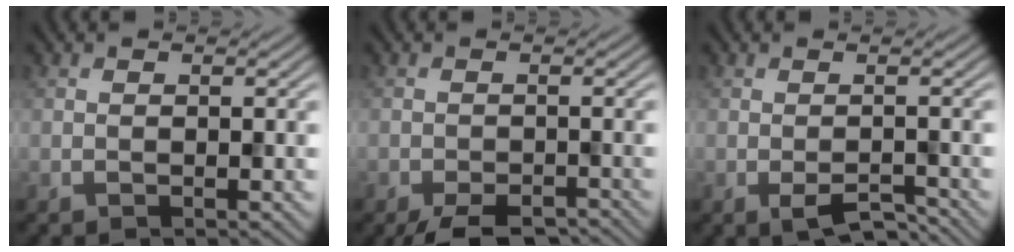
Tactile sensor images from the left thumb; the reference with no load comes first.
{"total": 5.6, "force": [-4.4, 2.1, 2.9], "torque": [-0.041, -0.015, -0.071]}
{"total": 2.8, "force": [-1.6, 0.6, 2.2], "torque": [-0.046, -0.004, -0.025]}